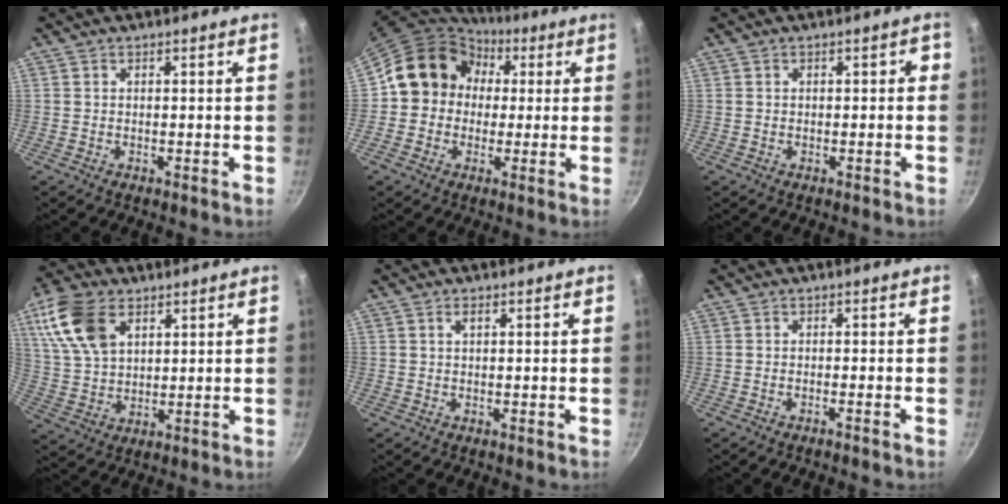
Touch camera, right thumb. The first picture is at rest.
{"total": 14.6, "force": [1.6, 12.9, 6.8], "torque": [-0.077, 0.036, 0.008]}
{"total": 1.1, "force": [-0.3, 0.9, 0.6], "torque": [0.005, 0.013, -0.002]}
{"total": 12.8, "force": [5.5, 7.8, 8.6], "torque": [-0.162, -0.009, 0.110]}
{"total": 0.9, "force": [0.2, 0.3, 0.8], "torque": [-0.014, 0.001, 0.003]}
{"total": 0.9, "force": [-0.7, -0.2, 0.6], "torque": [-0.025, 0.011, -0.010]}